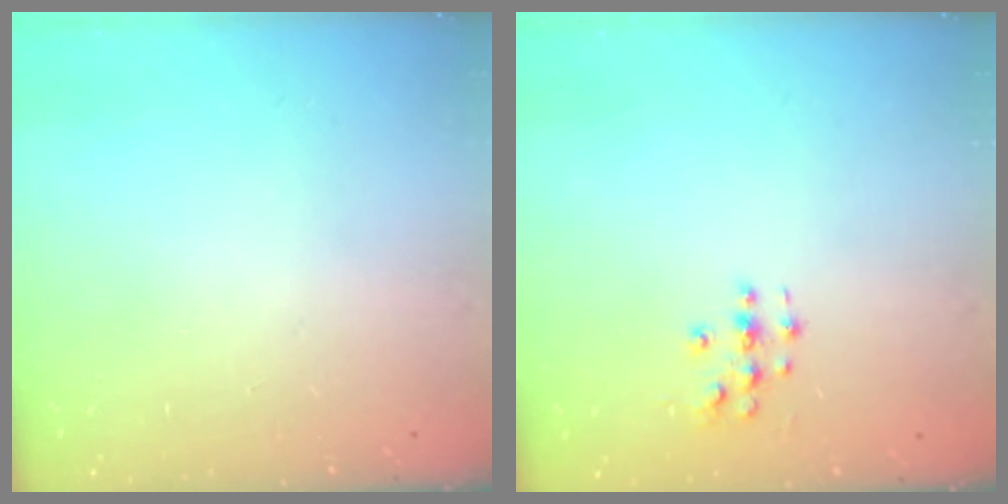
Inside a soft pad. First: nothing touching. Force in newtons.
{"total": 3.1, "press": 3.1, "slide": 0.2}